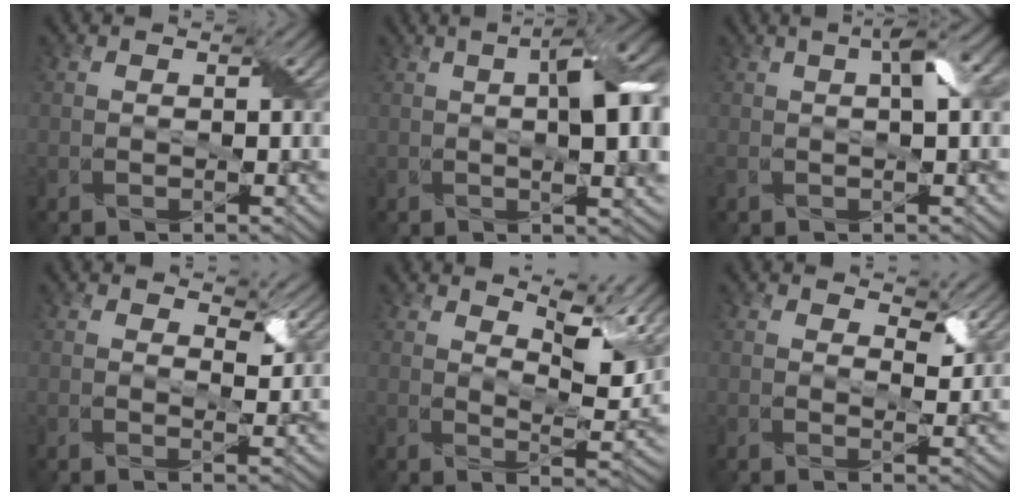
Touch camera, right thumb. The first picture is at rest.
{"total": 8.8, "force": [1.4, 2.4, 8.3], "torque": [-0.128, 0.011, 0.020]}
{"total": 5.1, "force": [1.2, 1.2, 4.8], "torque": [-0.086, 0.016, 0.013]}
{"total": 3.6, "force": [2.6, 1.6, 2.1], "torque": [-0.038, -0.007, 0.039]}
{"total": 9.7, "force": [6.1, 3.1, 6.9], "torque": [-0.120, 0.003, 0.097]}
{"total": 4.1, "force": [2.8, 1.8, 2.3], "torque": [-0.041, -0.007, 0.042]}